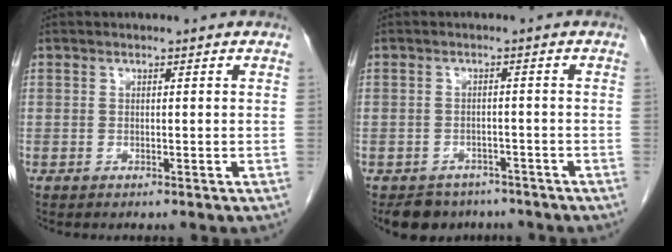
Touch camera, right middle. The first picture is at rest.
{"total": 5.6, "force": [-4.5, 3.2, 0.6], "torque": [0.000, 0.006, -0.064]}